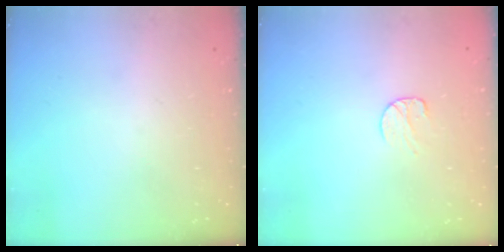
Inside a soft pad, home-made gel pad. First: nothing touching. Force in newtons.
{"total": 6.8, "press": 6.8, "slide": 0.5}